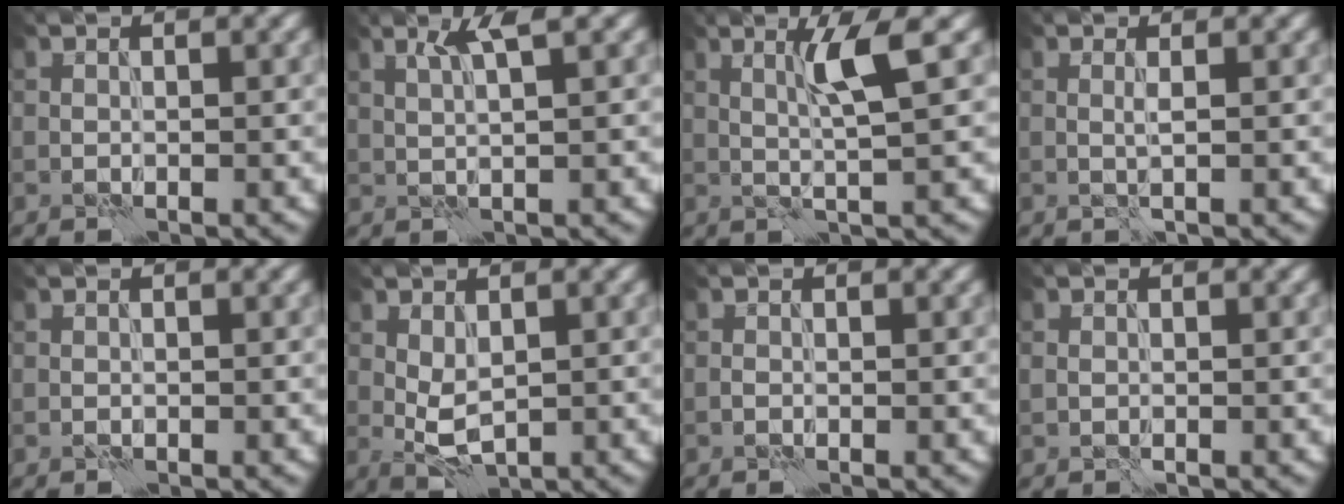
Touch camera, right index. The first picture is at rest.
{"total": 2.5, "force": [1.2, 0.1, 2.2], "torque": [-0.041, 0.003, 0.023]}
{"total": 3.5, "force": [1.2, -0.1, 3.3], "torque": [-0.063, 0.002, 0.022]}
{"total": 0.9, "force": [0.2, 0.1, 0.9], "torque": [-0.018, 0.003, -0.001]}
{"total": 0.0}
{"total": 2.7, "force": [0.4, 1.4, 2.3], "torque": [-0.049, -0.001, 0.012]}
{"total": 0.5, "force": [-0.4, 0.3, 0.3], "torque": [-0.007, 0.000, -0.008]}
{"total": 0.7, "force": [0.1, 0.5, 0.4], "torque": [-0.010, -0.001, 0.003]}